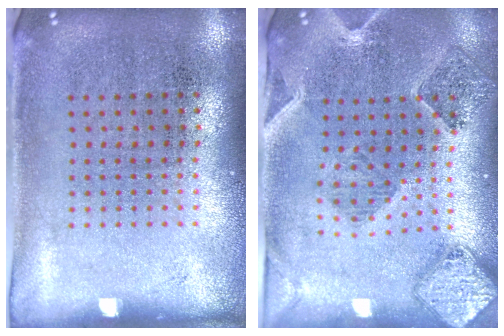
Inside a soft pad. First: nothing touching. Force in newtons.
{"total": 1.5, "press": 1.4, "slide": 0.4}